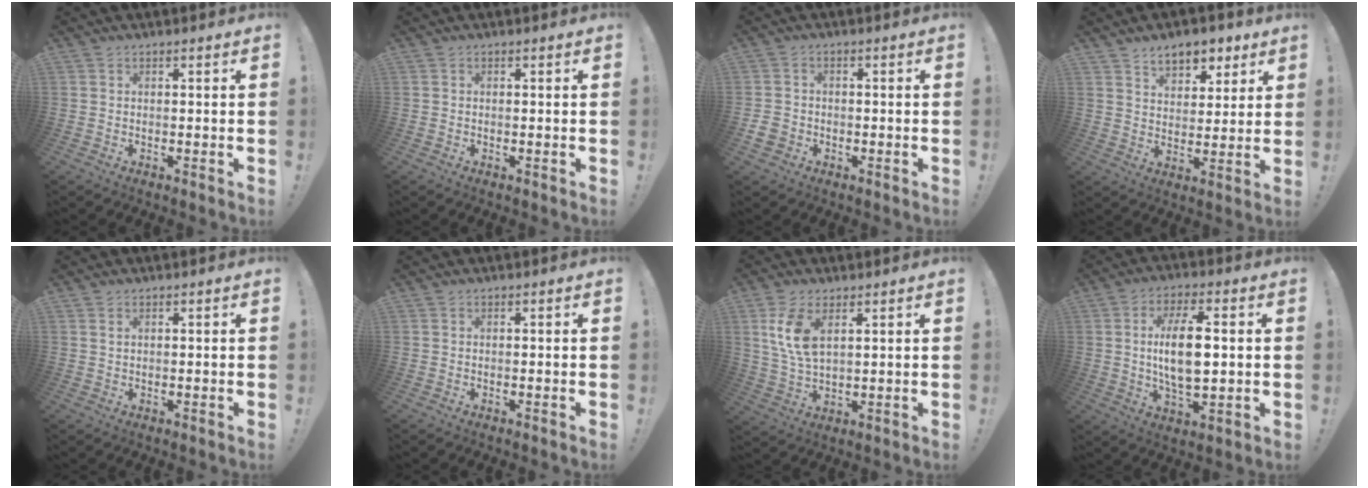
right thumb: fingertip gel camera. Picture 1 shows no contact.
{"total": 0.0}
{"total": 3.8, "force": [-1.6, 3.0, 1.7], "torque": [-0.046, 0.006, -0.027]}
{"total": 9.3, "force": [6.1, 5.6, 4.2], "torque": [-0.056, -0.030, 0.112]}
{"total": 1.0, "force": [0.6, 0.5, 0.7], "torque": [-0.013, 0.001, 0.011]}
{"total": 0.0}
{"total": 9.2, "force": [4.0, 4.7, 6.8], "torque": [-0.140, -0.015, 0.069]}
{"total": 13.2, "force": [1.1, 5.7, 11.8], "torque": [-0.227, -0.003, 0.012]}